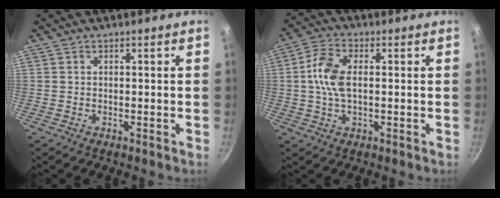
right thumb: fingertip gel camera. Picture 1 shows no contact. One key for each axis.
{"total": 7.8, "fx": 0.6, "fy": 4.2, "fz": 6.6, "tx": -0.132, "ty": 0.015, "tz": 0.004}